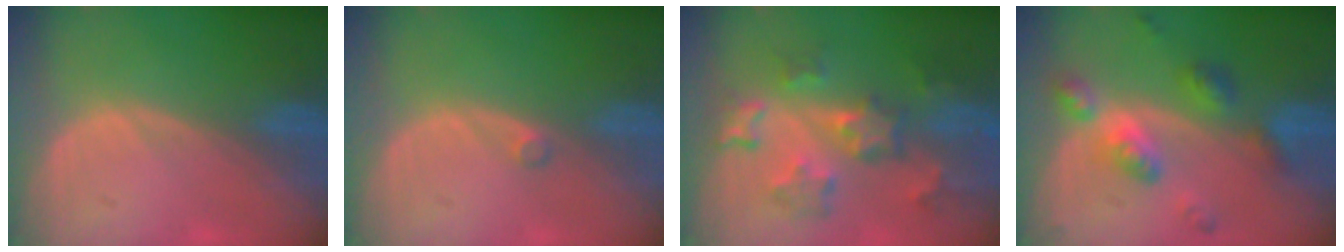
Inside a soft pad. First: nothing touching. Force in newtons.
{"total": 0.7, "press": 0.7, "slide": 0.1}
{"total": 8.8, "press": 7.8, "slide": 4.2}
{"total": 7.4, "press": 7.4, "slide": 0.6}